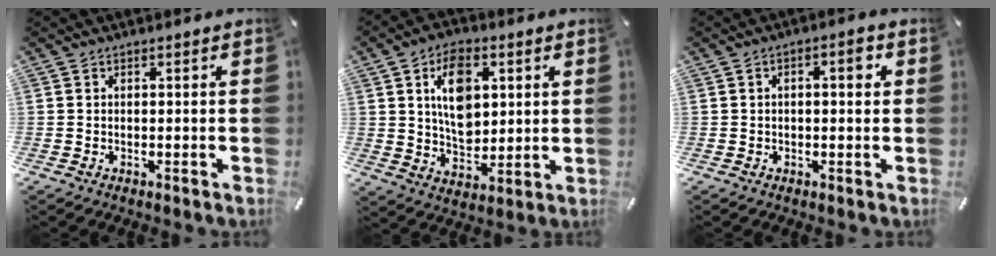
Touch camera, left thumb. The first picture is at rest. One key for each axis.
{"total": 12.1, "fx": 3.2, "fy": 8.3, "fz": 8.2, "tx": -0.120, "ty": 0.004, "tz": 0.060}
{"total": 3.7, "fx": 0.6, "fy": 1.5, "fz": 3.3, "tx": -0.041, "ty": 0.003, "tz": 0.001}